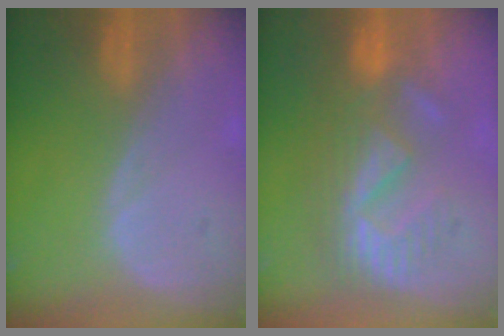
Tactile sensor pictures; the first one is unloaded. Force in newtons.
{"total": 8.8, "press": 8.2, "slide": 3.3}